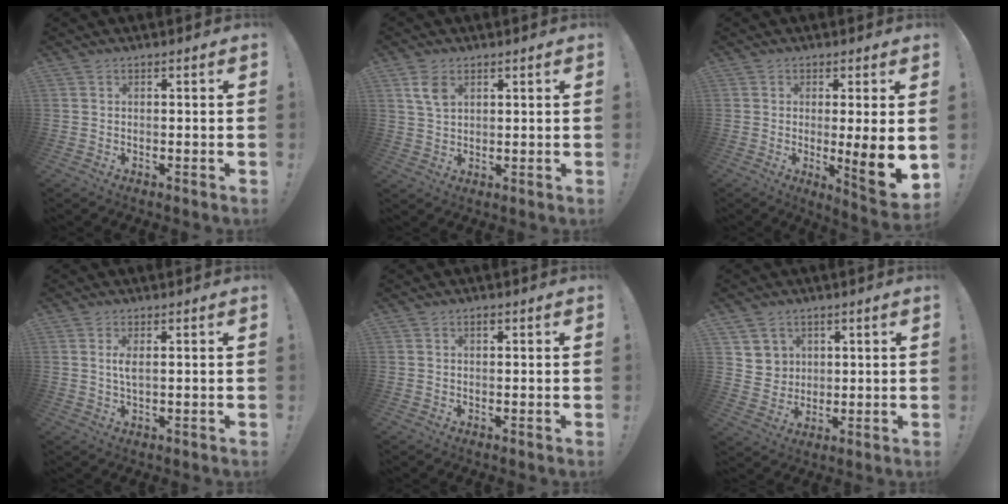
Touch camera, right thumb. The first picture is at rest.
{"total": 5.5, "force": [2.6, 3.6, 3.3], "torque": [-0.051, -0.007, 0.050]}
{"total": 10.3, "force": [-0.6, 0.8, 10.2], "torque": [-0.130, -0.020, -0.007]}
{"total": 2.5, "force": [0.7, 0.7, 2.3], "torque": [-0.048, 0.001, 0.011]}
{"total": 1.0, "force": [0.6, 0.5, 0.5], "torque": [-0.004, -0.001, 0.010]}
{"total": 5.8, "force": [2.9, 5.0, 0.6], "torque": [-0.012, -0.024, 0.058]}